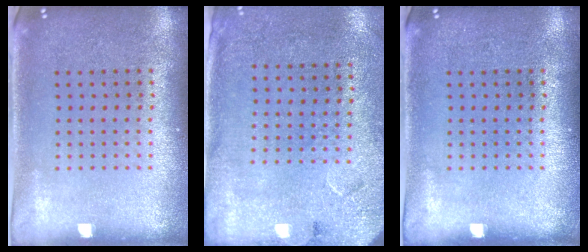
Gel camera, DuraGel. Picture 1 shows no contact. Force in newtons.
{"total": 2.7, "press": 2.2, "slide": 1.6}
{"total": 0.0}